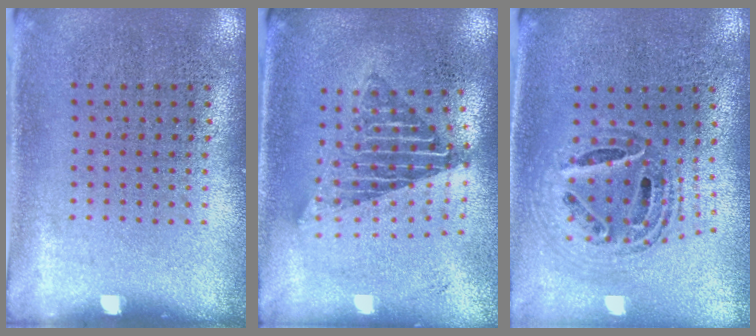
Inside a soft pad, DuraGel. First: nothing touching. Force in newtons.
{"total": 1.7, "press": 1.4, "slide": 1.0}
{"total": 0.9, "press": 0.9, "slide": 0.2}